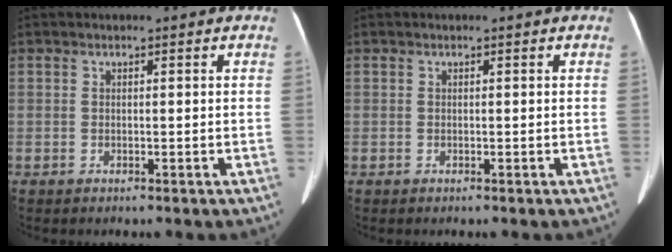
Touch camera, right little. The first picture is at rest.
{"total": 0.0}